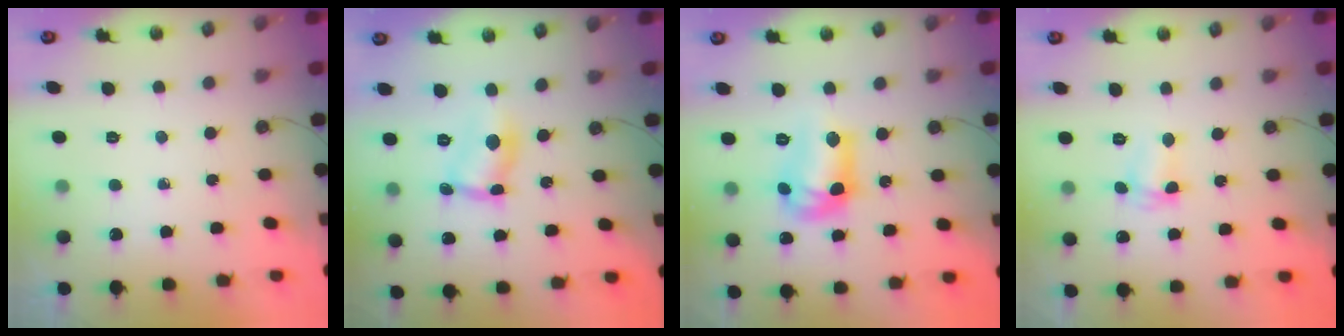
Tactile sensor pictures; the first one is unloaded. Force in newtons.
{"total": 6.2, "press": 6.2, "slide": 0.3}
{"total": 13.3, "press": 12.7, "slide": 4.0}
{"total": 2.9, "press": 2.9, "slide": 0.5}